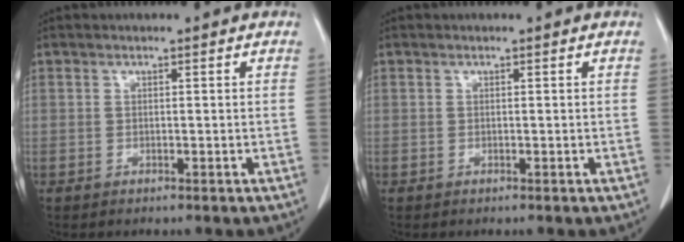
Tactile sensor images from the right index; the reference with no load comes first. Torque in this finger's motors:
{"motor_torque": [0.00, 0.00, 0.01, 0.00]}